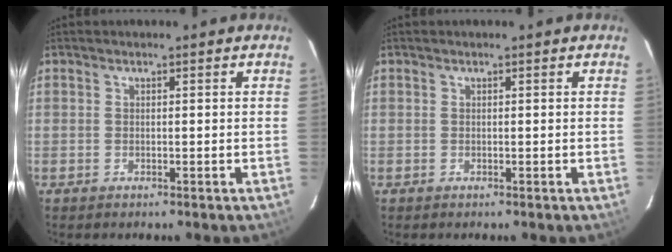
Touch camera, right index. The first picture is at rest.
{"total": 0.0}